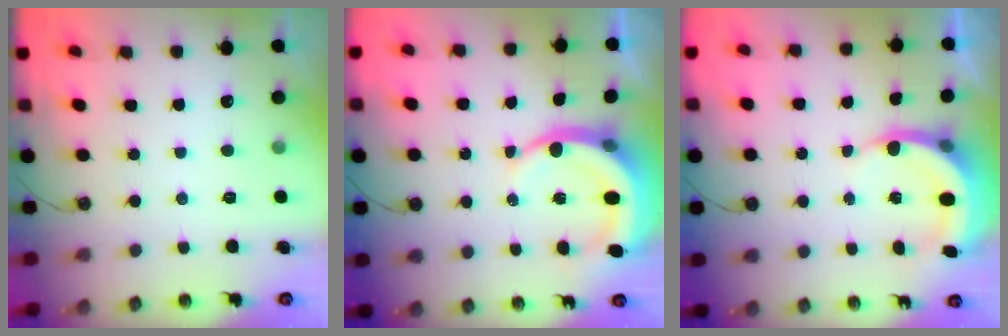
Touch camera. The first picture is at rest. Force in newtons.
{"total": 9.6, "press": 9.4, "slide": 1.8}
{"total": 5.7, "press": 5.7, "slide": 0.6}